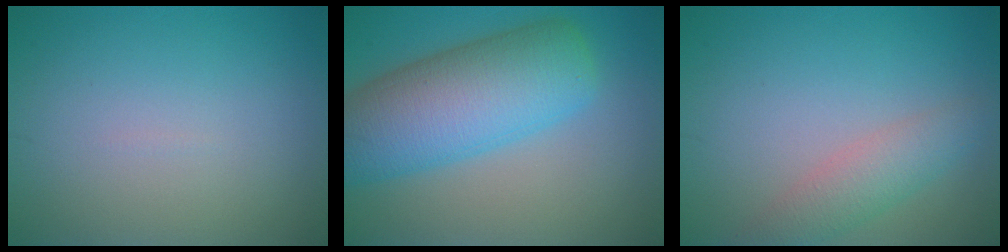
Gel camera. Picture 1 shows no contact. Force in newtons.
{"total": 10.0, "press": 10.0, "slide": 0.3}
{"total": 3.0, "press": 3.0, "slide": 0.1}